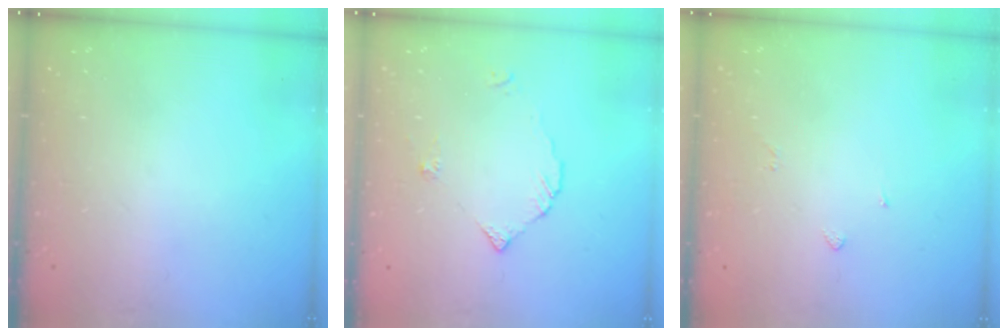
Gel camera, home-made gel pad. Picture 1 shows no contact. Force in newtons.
{"total": 3.0, "press": 3.0, "slide": 0.2}
{"total": 1.9, "press": 1.8, "slide": 0.6}